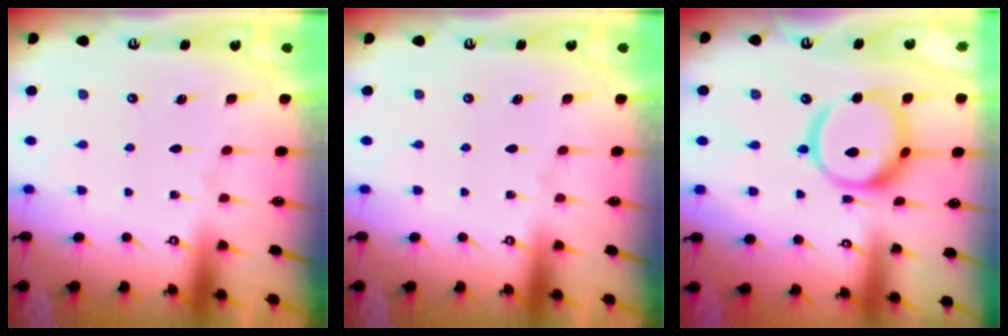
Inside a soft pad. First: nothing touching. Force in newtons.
{"total": 0.0}
{"total": 16.8, "press": 16.7, "slide": 1.9}